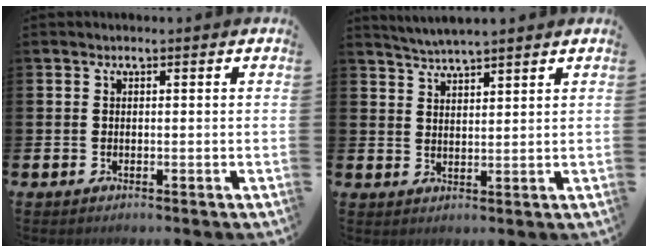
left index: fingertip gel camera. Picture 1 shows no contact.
{"total": 3.1, "force": [3.0, -0.4, 0.2], "torque": [-0.022, -0.011, 0.056]}